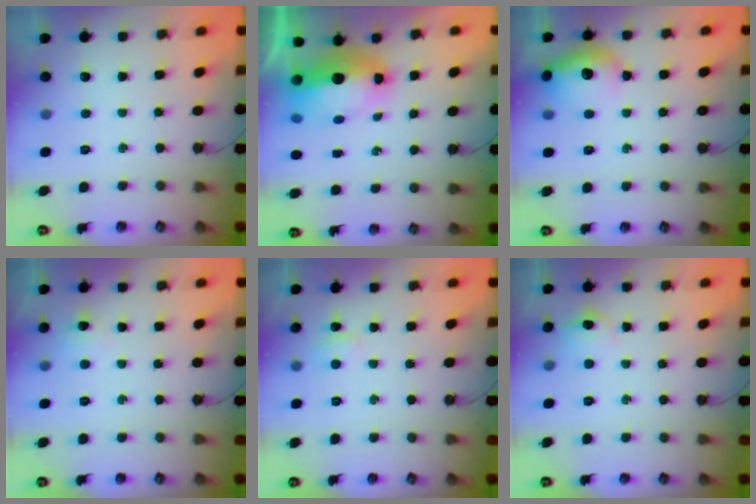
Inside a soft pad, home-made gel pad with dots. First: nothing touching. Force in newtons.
{"total": 15.0, "press": 14.9, "slide": 1.6}
{"total": 14.3, "press": 14.2, "slide": 1.1}
{"total": 6.5, "press": 6.4, "slide": 0.9}
{"total": 6.8, "press": 6.7, "slide": 0.9}
{"total": 4.8, "press": 4.4, "slide": 1.9}